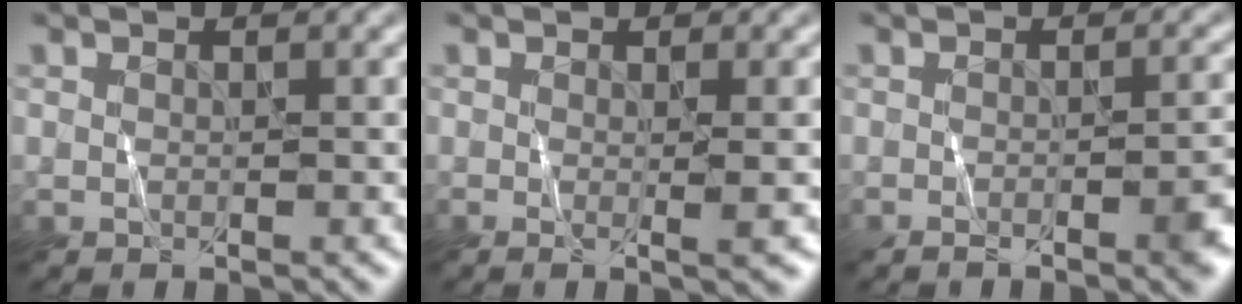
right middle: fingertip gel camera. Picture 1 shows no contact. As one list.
[{"total": 1.9, "force": [0.0, 0.4, 1.8], "torque": [-0.016, 0.000, -0.006]}, {"total": 3.1, "force": [-1.6, 0.7, 2.5], "torque": [-0.023, 0.001, -0.030]}]